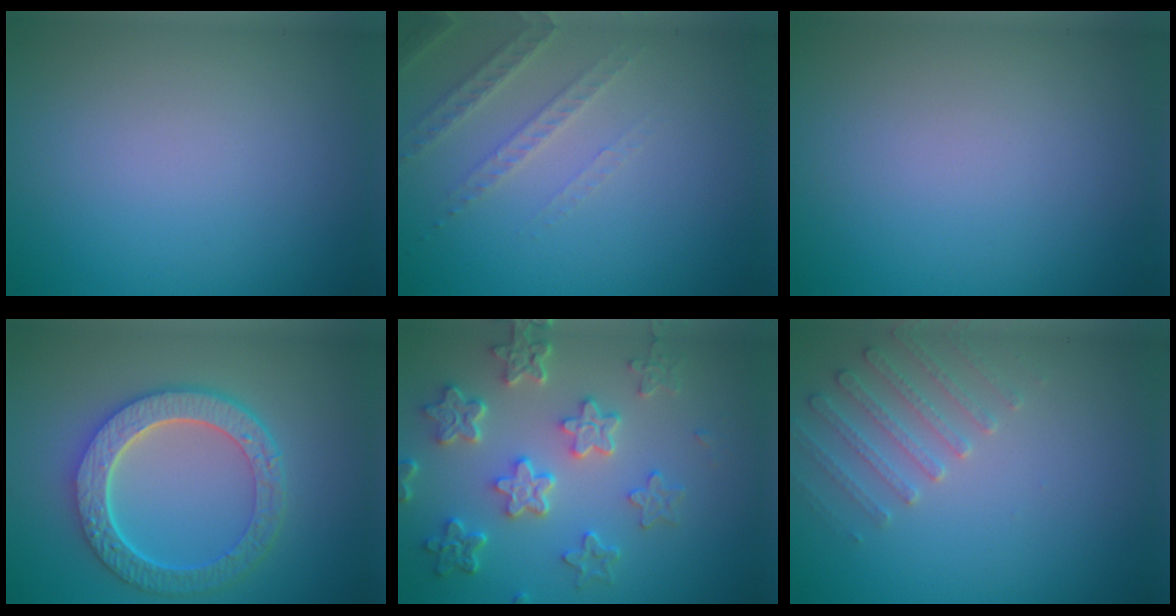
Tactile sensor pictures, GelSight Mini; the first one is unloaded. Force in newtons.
{"total": 2.5, "press": 2.4, "slide": 0.7}
{"total": 0.0}
{"total": 6.8, "press": 5.3, "slide": 4.3}
{"total": 6.2, "press": 4.6, "slide": 4.2}
{"total": 2.6, "press": 2.6, "slide": 0.6}